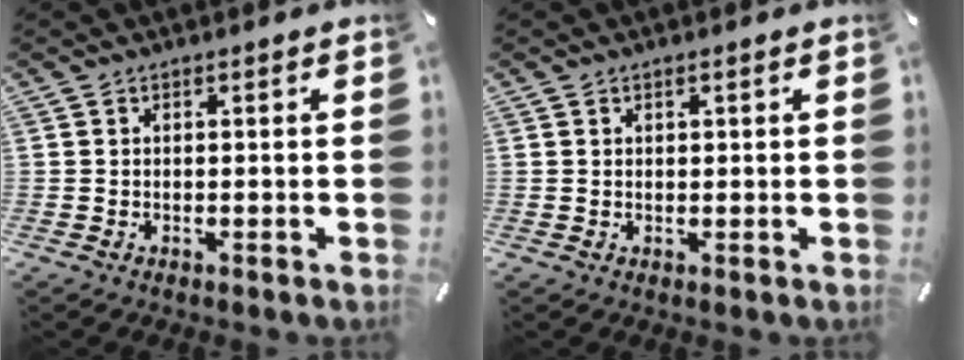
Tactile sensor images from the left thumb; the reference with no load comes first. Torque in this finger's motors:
{"motor_torque": [-0.50, -0.50, -0.02, 0.14, -0.03]}